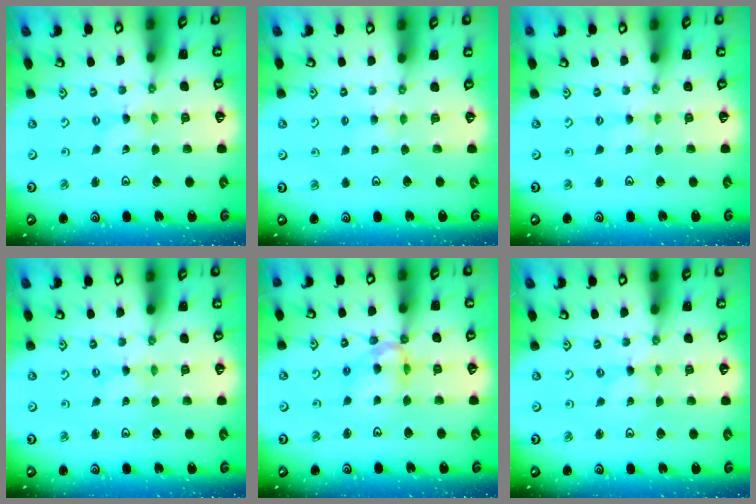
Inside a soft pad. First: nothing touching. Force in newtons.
{"total": 3.6, "press": 3.5, "slide": 0.6}
{"total": 1.5, "press": 1.4, "slide": 0.3}
{"total": 0.0}
{"total": 10.8, "press": 10.7, "slide": 1.2}
{"total": 0.0}